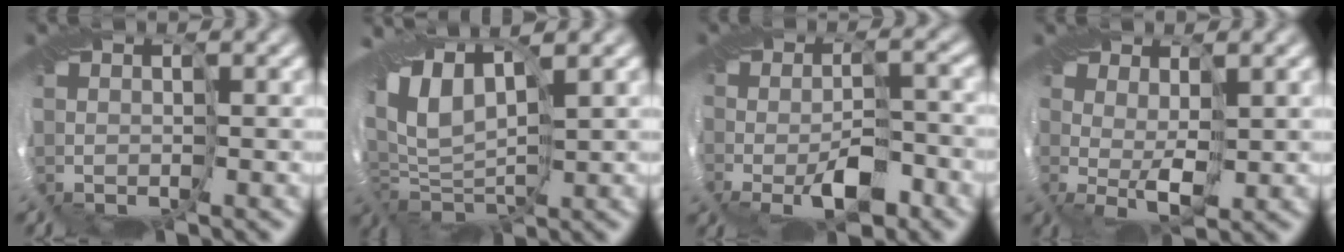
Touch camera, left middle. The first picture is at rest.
{"total": 8.1, "force": [1.8, 4.3, 6.6], "torque": [-0.146, -0.005, 0.035]}
{"total": 2.7, "force": [-1.8, 0.3, 2.0], "torque": [-0.033, -0.003, -0.029]}
{"total": 1.4, "force": [0.9, -0.8, 0.6], "torque": [-0.013, -0.002, 0.019]}